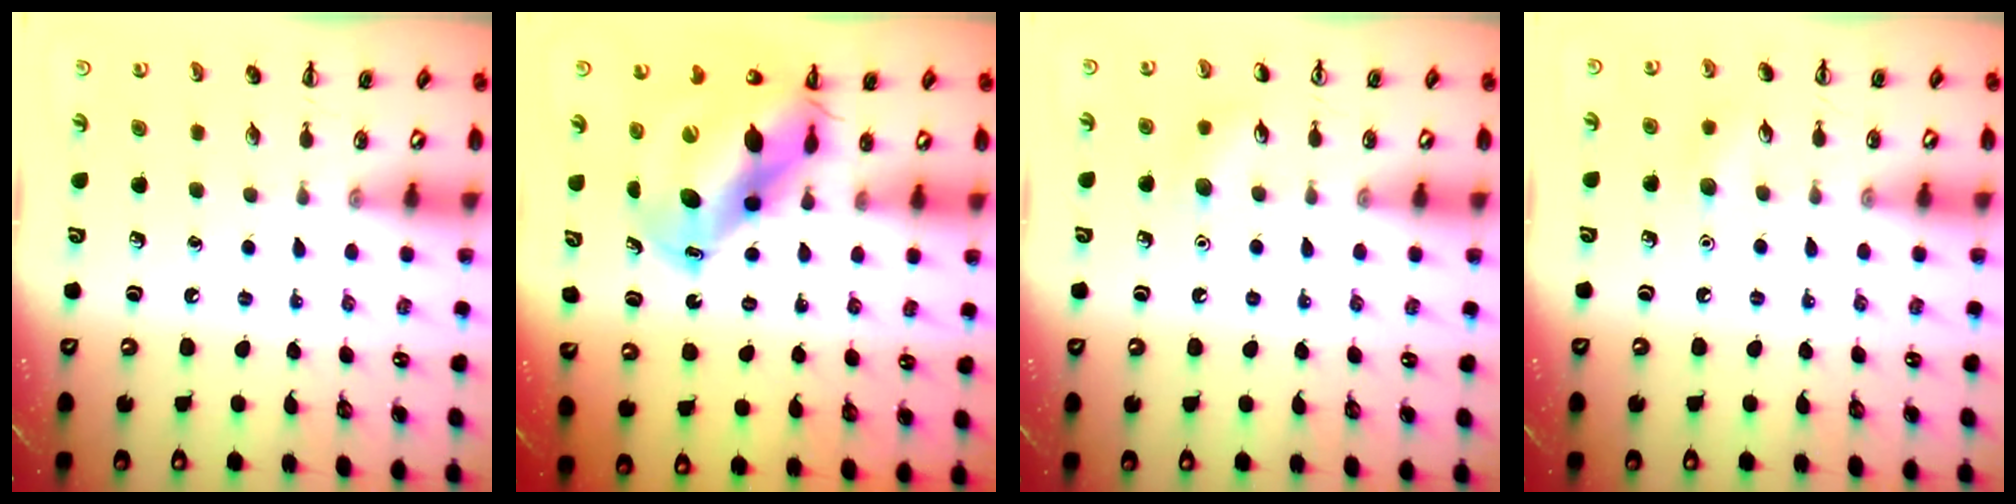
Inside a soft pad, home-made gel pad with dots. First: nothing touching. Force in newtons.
{"total": 14.5, "press": 13.9, "slide": 4.0}
{"total": 6.5, "press": 6.3, "slide": 1.7}
{"total": 5.6, "press": 5.4, "slide": 1.4}